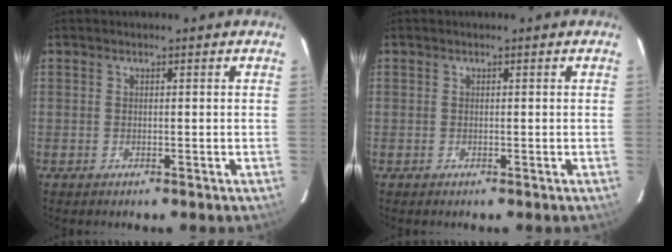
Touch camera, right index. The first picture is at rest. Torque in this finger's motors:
{"motor_torque": [-1.36, -0.78, -1.05, -0.21]}